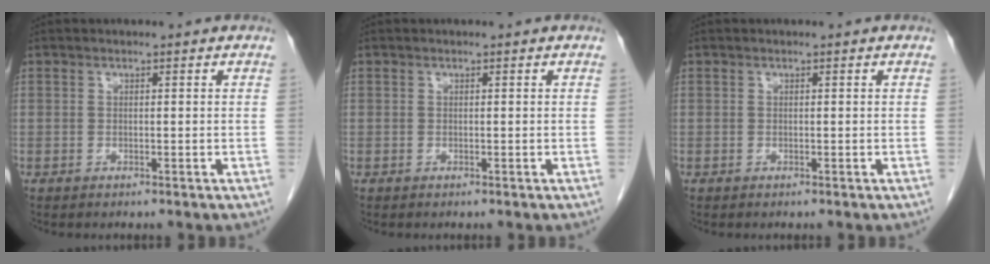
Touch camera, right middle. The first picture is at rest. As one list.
[{"total": 0.0}, {"total": 0.0}]